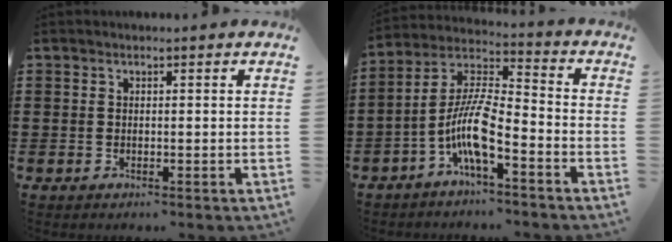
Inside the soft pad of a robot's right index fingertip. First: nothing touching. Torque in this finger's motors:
{"motor_torque": [2.14, 0.00, 1.05, 0.21]}